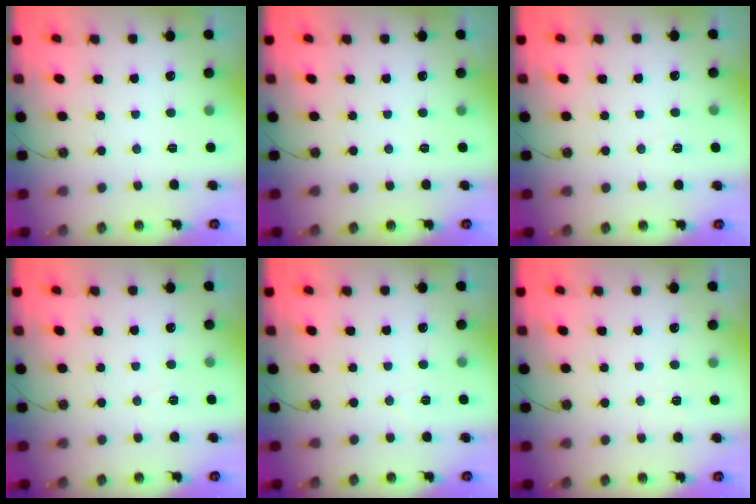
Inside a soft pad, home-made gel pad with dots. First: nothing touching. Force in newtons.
{"total": 0.0}
{"total": 5.5, "press": 3.3, "slide": 4.4}
{"total": 5.5, "press": 3.3, "slide": 4.4}
{"total": 4.4, "press": 4.1, "slide": 1.6}
{"total": 4.5, "press": 3.2, "slide": 3.2}